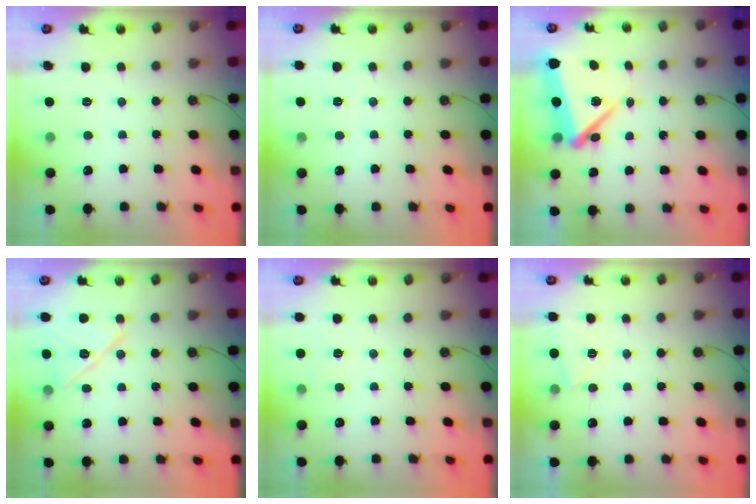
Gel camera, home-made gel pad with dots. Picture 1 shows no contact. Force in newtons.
{"total": 2.7, "press": 2.5, "slide": 1.1}
{"total": 9.4, "press": 9.3, "slide": 1.4}
{"total": 14.3, "press": 10.9, "slide": 9.3}
{"total": 4.0, "press": 3.9, "slide": 0.6}
{"total": 2.5, "press": 2.5, "slide": 0.4}